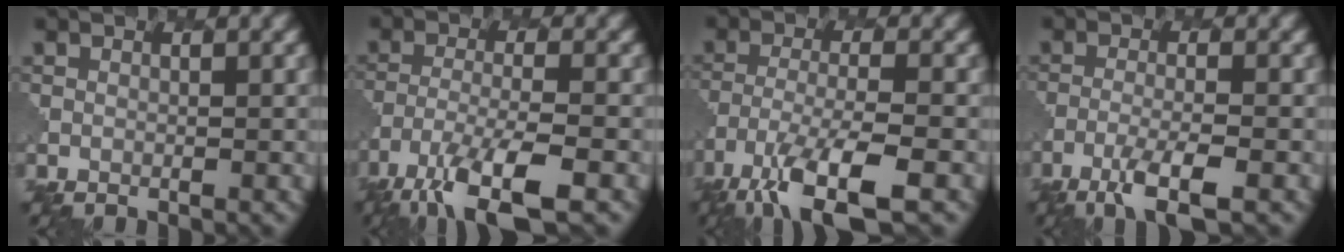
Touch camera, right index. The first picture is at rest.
{"total": 7.9, "force": [-5.1, 2.2, 5.6], "torque": [-0.108, -0.013, -0.094]}
{"total": 8.5, "force": [-5.3, 2.4, 6.2], "torque": [-0.119, -0.014, -0.097]}
{"total": 4.0, "force": [-2.5, 0.7, 3.1], "torque": [-0.061, -0.005, -0.051]}